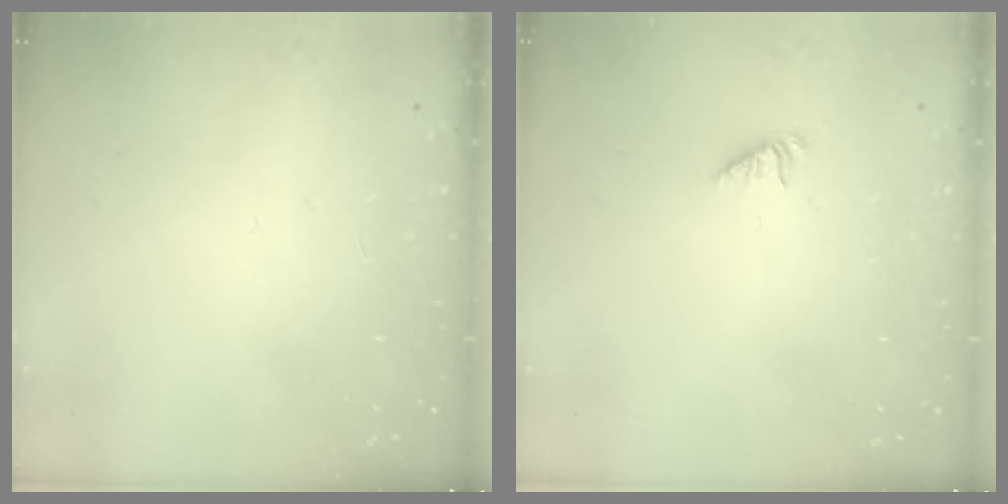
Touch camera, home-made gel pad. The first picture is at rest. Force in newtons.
{"total": 0.0}